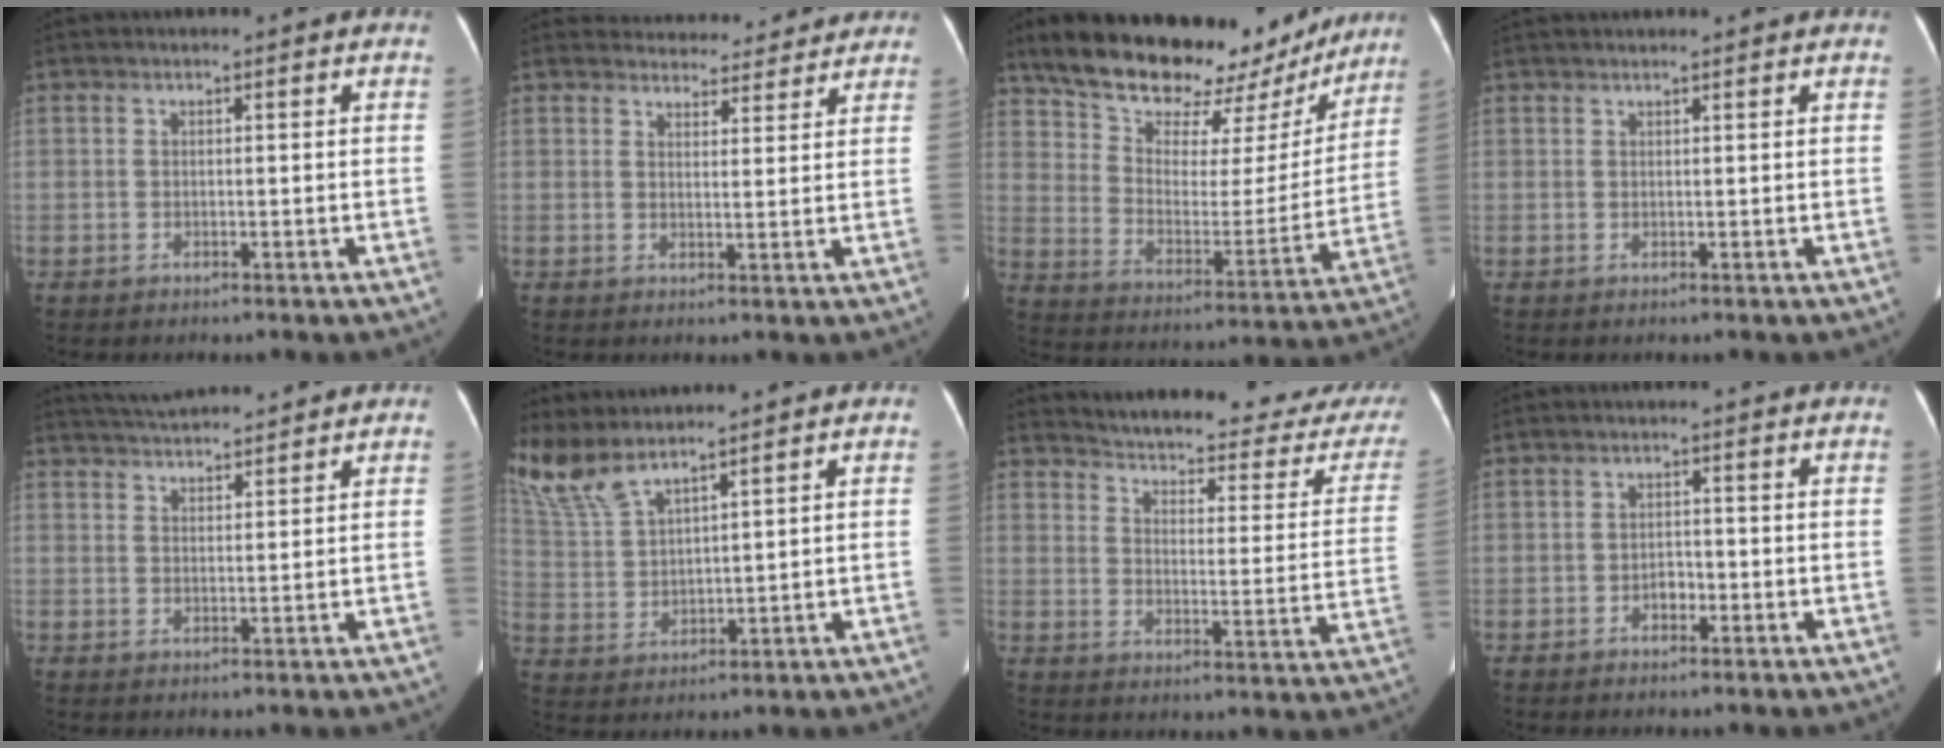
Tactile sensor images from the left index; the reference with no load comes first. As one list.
[{"total": 10.0, "force": [9.5, 2.9, 0.9], "torque": [0.016, 0.004, 0.107]}, {"total": 24.3, "force": [20.4, 8.8, 9.9], "torque": [-0.151, -0.005, 0.287]}, {"total": 6.5, "force": [6.0, 0.5, 2.5], "torque": [-0.032, 0.027, 0.074]}, {"total": 8.6, "force": [8.0, 0.6, 2.9], "torque": [-0.054, 0.021, 0.125]}, {"total": 9.4, "force": [8.4, 1.1, 4.1], "torque": [-0.105, 0.002, 0.187]}, {"total": 24.0, "force": [22.9, 3.0, 6.5], "torque": [-0.082, -0.101, 0.268]}, {"total": 1.5, "force": [-1.2, 0.8, 0.6], "torque": [0.000, -0.002, -0.017]}]